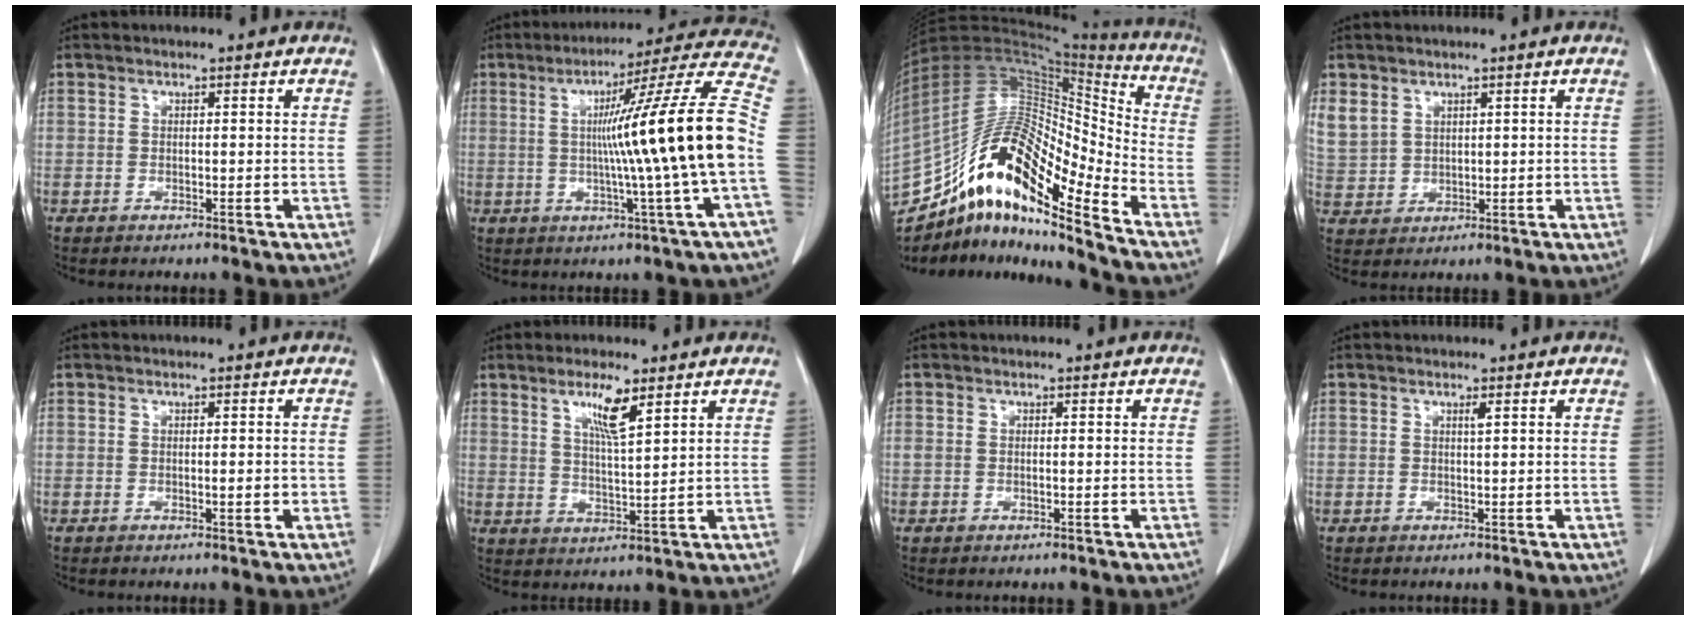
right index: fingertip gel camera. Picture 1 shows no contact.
{"total": 19.7, "force": [-0.8, -2.7, 19.5], "torque": [-0.265, 0.007, -0.027]}
{"total": 20.8, "force": [-13.9, 4.3, 14.9], "torque": [-0.304, 0.025, -0.250]}
{"total": 8.5, "force": [4.0, 7.0, 2.9], "torque": [-0.095, 0.016, 0.100]}
{"total": 1.2, "force": [-0.2, 0.3, 1.1], "torque": [-0.018, 0.000, -0.001]}
{"total": 5.8, "force": [3.4, 0.4, 4.7], "torque": [-0.087, -0.006, 0.063]}
{"total": 0.7, "force": [0.0, 0.4, 0.5], "torque": [-0.018, 0.008, 0.003]}
{"total": 0.6, "force": [0.3, -0.1, 0.5], "torque": [-0.013, -0.003, 0.008]}